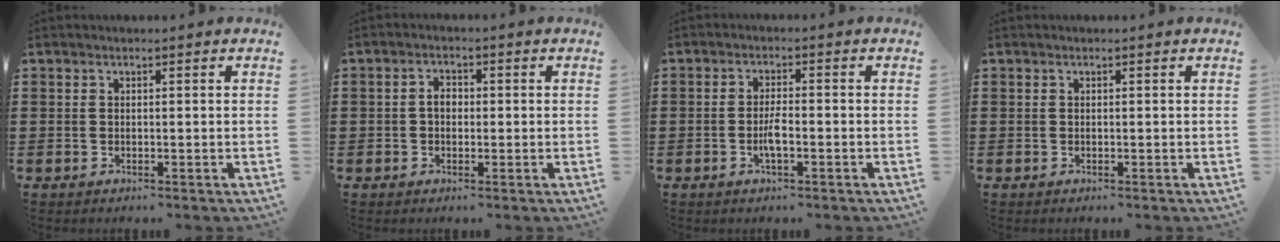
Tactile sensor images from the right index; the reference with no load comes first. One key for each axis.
{"total": 2.3, "fx": -0.2, "fy": 1.5, "fz": 1.8, "tx": -0.035, "ty": 0.005, "tz": -0.005}
{"total": 2.9, "fx": -1.0, "fy": 0.6, "fz": 2.6, "tx": -0.055, "ty": 0.001, "tz": -0.021}
{"total": 0.0}